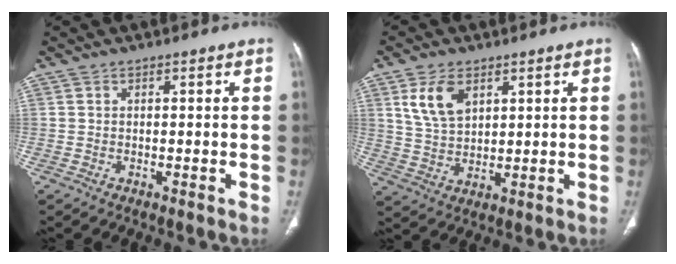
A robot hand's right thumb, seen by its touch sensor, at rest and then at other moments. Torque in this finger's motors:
{"motor_torque": [0.03, 0.06, 0.68, 0.61, 0.06]}